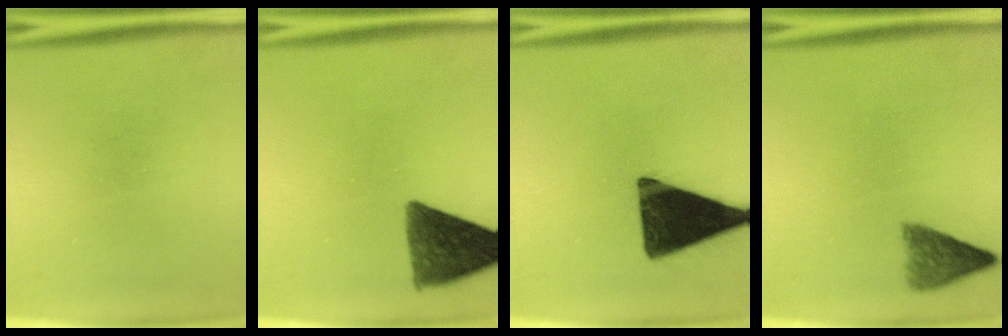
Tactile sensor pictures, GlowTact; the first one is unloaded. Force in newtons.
{"total": 11.0}
{"total": 17.3}
{"total": 4.1}